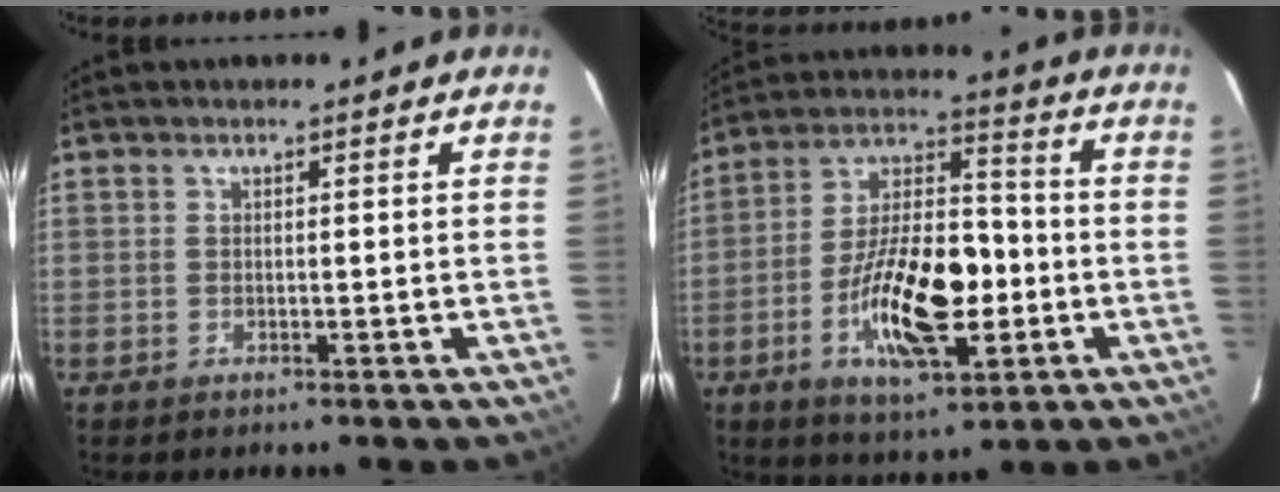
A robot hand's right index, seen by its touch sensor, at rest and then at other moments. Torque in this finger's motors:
{"motor_torque": [1.43, -0.71, 0.46, 0.17]}